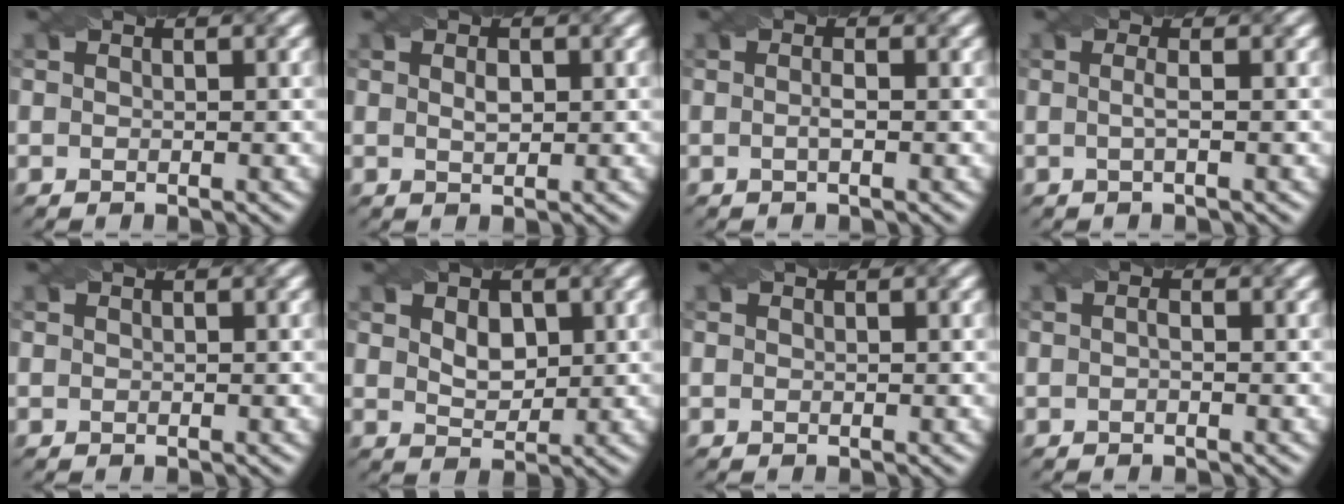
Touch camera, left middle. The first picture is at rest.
{"total": 1.3, "force": [0.3, 0.7, 1.1], "torque": [-0.021, 0.001, 0.009]}
{"total": 1.0, "force": [-0.2, 0.1, 1.0], "torque": [-0.020, 0.000, -0.004]}
{"total": 1.3, "force": [-0.2, 0.3, 1.3], "torque": [-0.025, 0.001, -0.006]}
{"total": 0.0}
{"total": 2.6, "force": [0.9, 1.7, 1.7], "torque": [-0.030, -0.001, 0.017]}
{"total": 0.0}
{"total": 0.6, "force": [-0.2, 0.1, 0.5], "torque": [-0.013, 0.001, -0.004]}